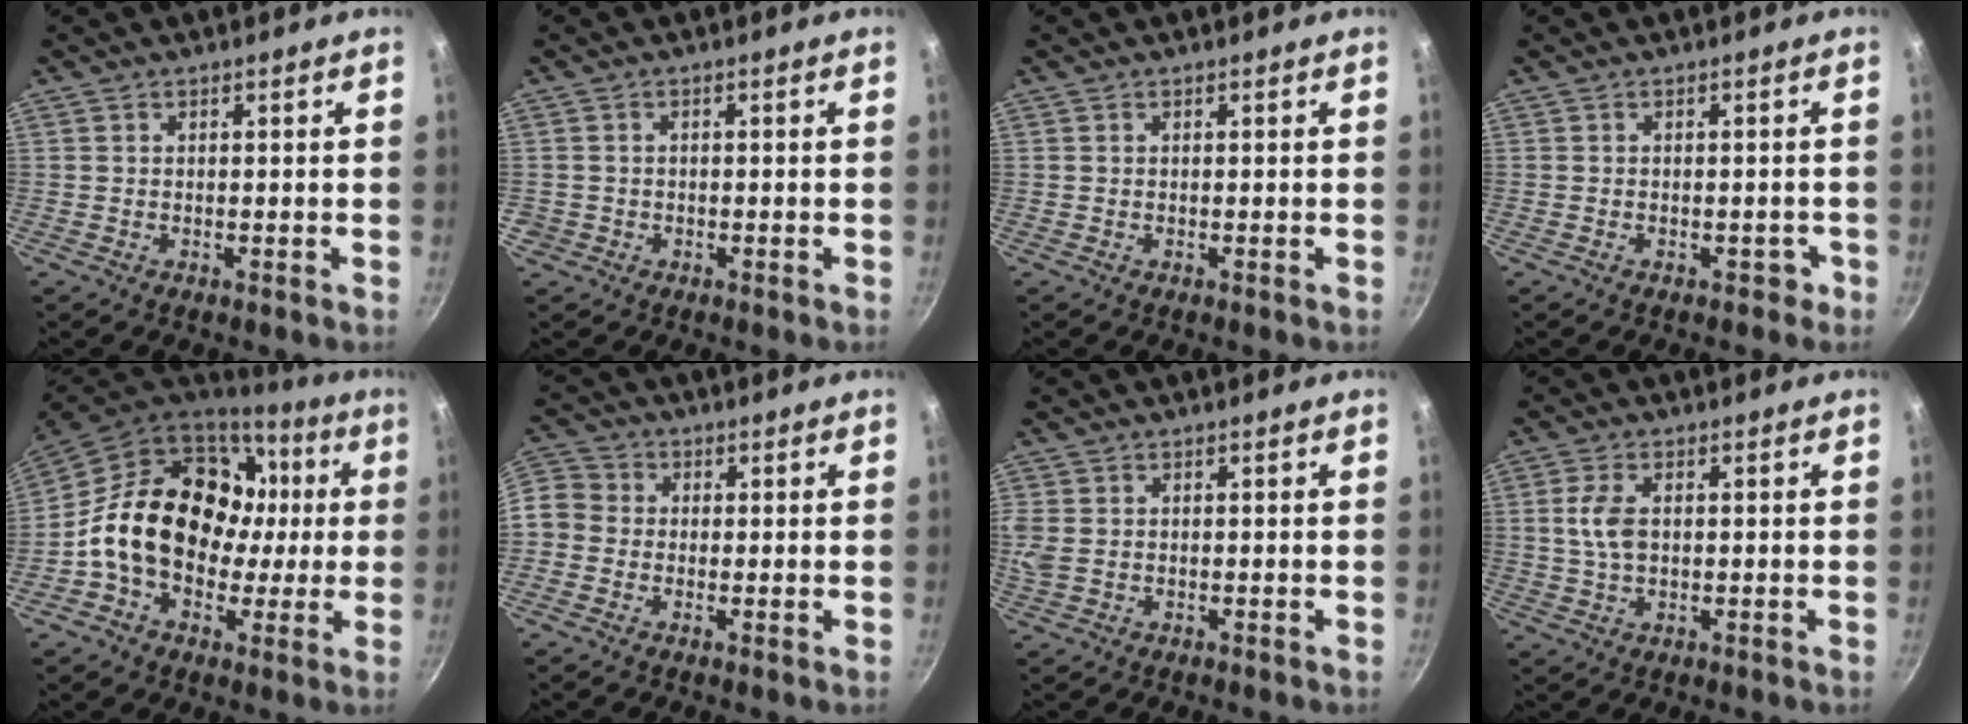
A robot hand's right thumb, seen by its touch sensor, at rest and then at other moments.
{"total": 1.3, "force": [-0.6, 1.2, 0.2], "torque": [-0.001, 0.005, -0.005]}
{"total": 0.0}
{"total": 1.9, "force": [-1.0, 1.4, 0.9], "torque": [0.012, 0.020, -0.002]}
{"total": 21.9, "force": [1.1, 16.6, 14.1], "torque": [-0.212, 0.042, 0.018]}
{"total": 8.1, "force": [-0.9, 7.3, 3.3], "torque": [-0.054, 0.024, -0.038]}
{"total": 3.3, "force": [0.1, 2.4, 2.1], "torque": [-0.048, 0.000, 0.002]}
{"total": 5.4, "force": [0.6, 3.2, 4.2], "torque": [-0.084, 0.003, 0.010]}